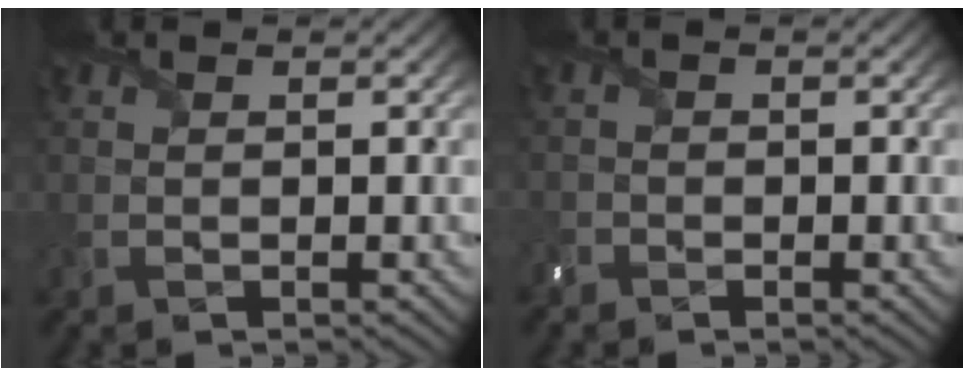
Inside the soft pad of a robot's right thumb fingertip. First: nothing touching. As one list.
[{"total": 1.9, "force": [-1.6, 1.0, 0.3], "torque": [-0.013, -0.006, -0.039]}]